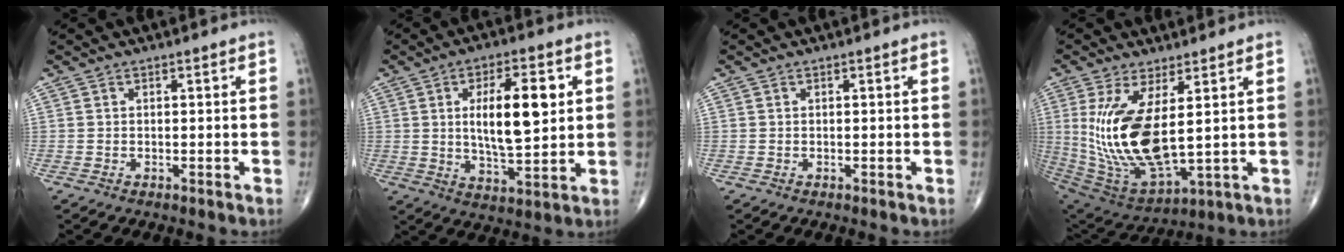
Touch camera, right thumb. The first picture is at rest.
{"total": 13.6, "force": [2.7, 5.2, 12.2], "torque": [-0.183, -0.017, 0.048]}
{"total": 0.0}
{"total": 17.2, "force": [2.6, 6.6, 15.7], "torque": [-0.328, -0.037, 0.072]}